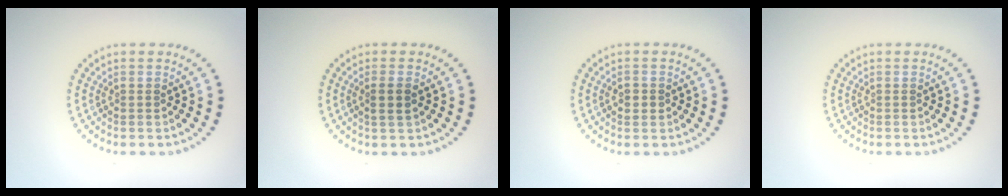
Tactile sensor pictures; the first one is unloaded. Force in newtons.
{"total": 1.7, "press": 1.6, "slide": 0.6}
{"total": 0.8, "press": 0.8, "slide": 0.1}
{"total": 0.0}